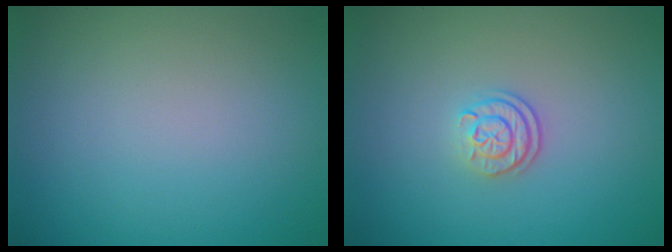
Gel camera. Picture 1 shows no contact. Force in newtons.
{"total": 2.2, "press": 1.8, "slide": 1.3}